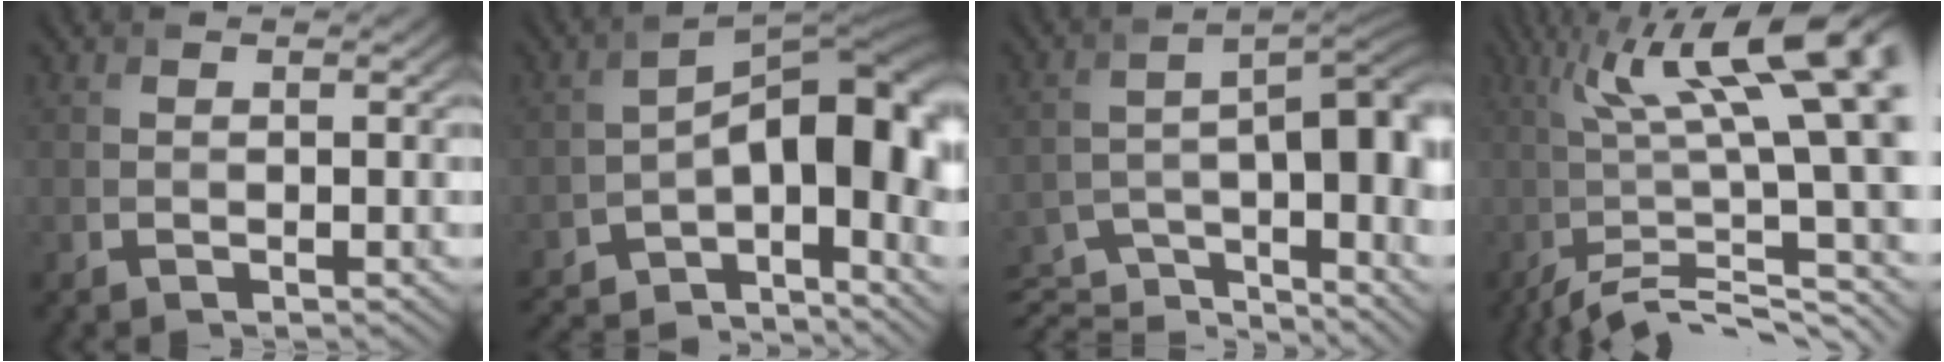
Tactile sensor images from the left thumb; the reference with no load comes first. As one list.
[{"total": 12.3, "force": [-6.2, 4.6, 9.5], "torque": [-0.146, -0.008, -0.105]}, {"total": 12.5, "force": [-8.7, 3.5, 8.3], "torque": [-0.138, -0.014, -0.130]}, {"total": 16.5, "force": [0.8, 3.3, 16.1], "torque": [-0.247, 0.011, 0.022]}]